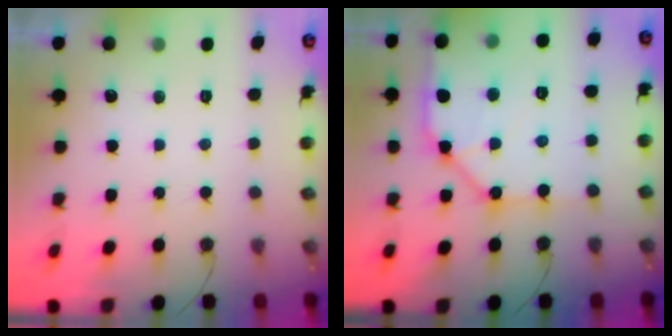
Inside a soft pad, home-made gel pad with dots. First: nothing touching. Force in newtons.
{"total": 14.9, "press": 14.8, "slide": 1.1}